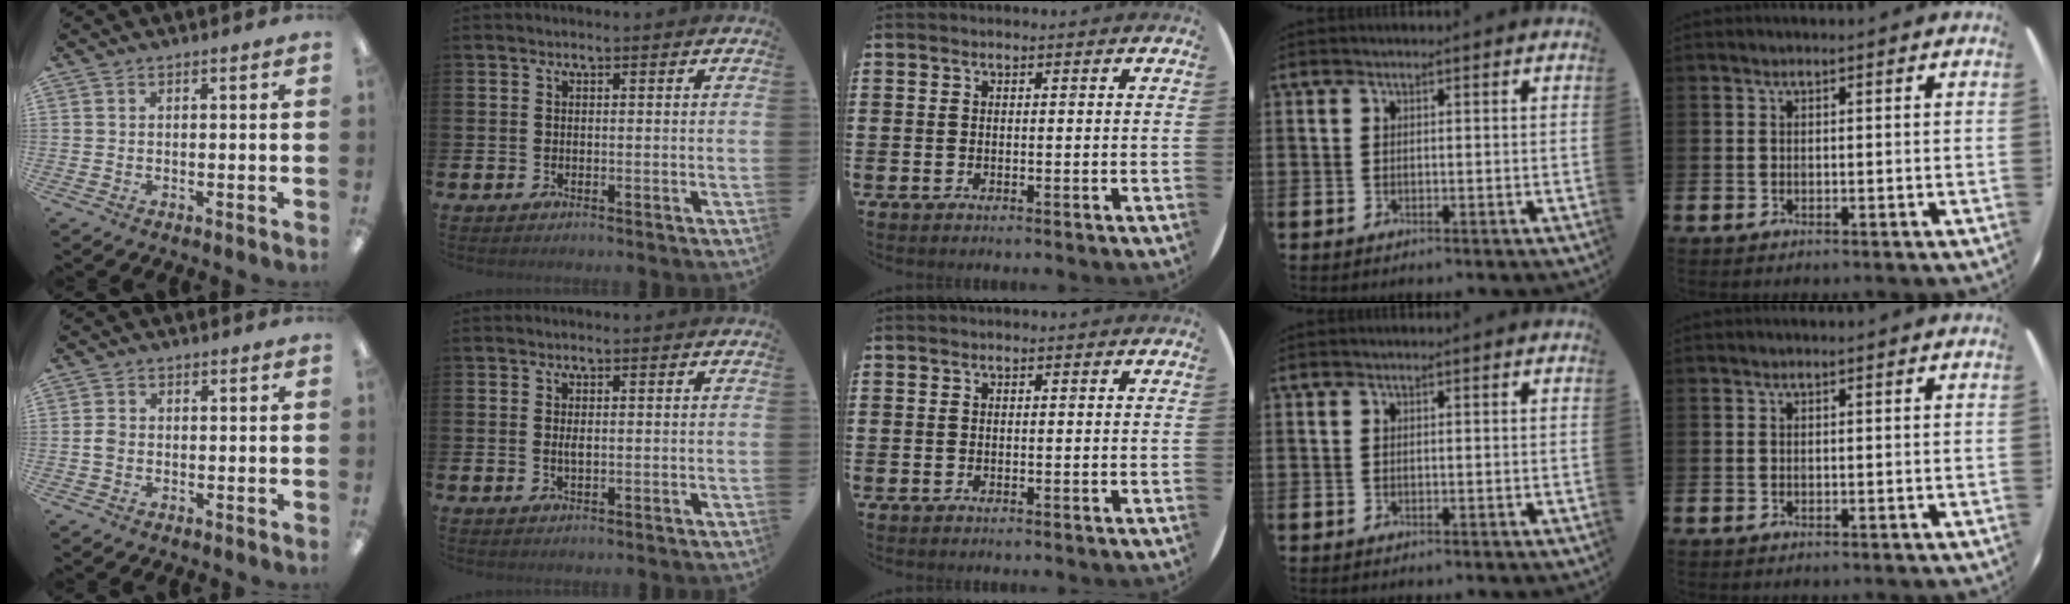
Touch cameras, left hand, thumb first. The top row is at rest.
{"thumb": {"total": 2.2, "force": [-0.3, 1.7, 1.3], "torque": [-0.023, 0.006, -0.006]}, "index": {"total": 1.1, "force": [0.2, 0.4, 1.0], "torque": [-0.019, 0.002, 0.001]}}